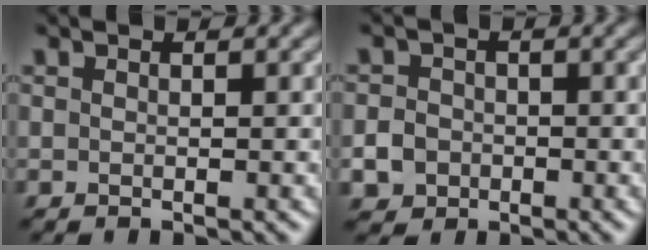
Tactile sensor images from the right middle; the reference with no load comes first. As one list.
[{"total": 4.1, "force": [-1.8, 3.5, 1.3], "torque": [-0.009, -0.006, -0.043]}]